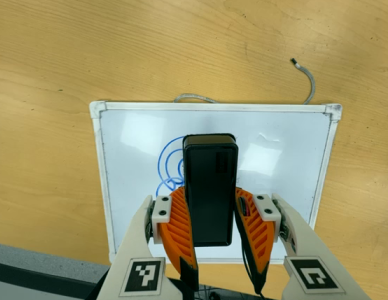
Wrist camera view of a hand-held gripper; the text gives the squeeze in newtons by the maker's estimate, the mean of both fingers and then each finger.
{"total": 7.1, "left": 6.2, "right": 8.1}